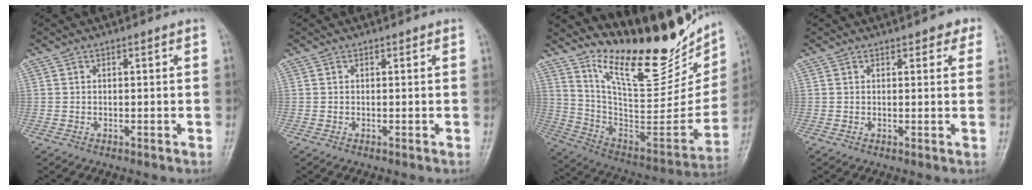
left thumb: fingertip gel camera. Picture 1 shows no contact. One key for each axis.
{"total": 0.0}
{"total": 26.6, "fx": 20.6, "fy": 8.4, "fz": 14.6, "tx": -0.183, "ty": -0.119, "tz": 0.323}
{"total": 3.1, "fx": 1.9, "fy": 1.5, "fz": 1.9, "tx": -0.002, "ty": -0.003, "tz": 0.018}